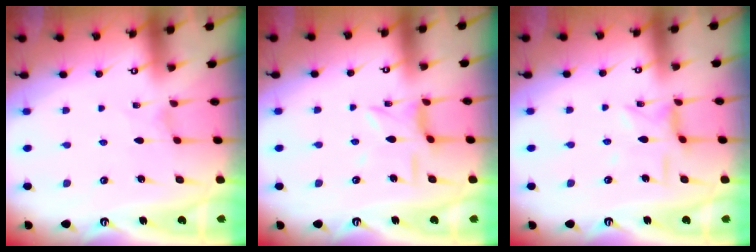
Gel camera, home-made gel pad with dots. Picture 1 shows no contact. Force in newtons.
{"total": 5.1, "press": 5.1, "slide": 0.4}
{"total": 4.3, "press": 4.3, "slide": 0.4}